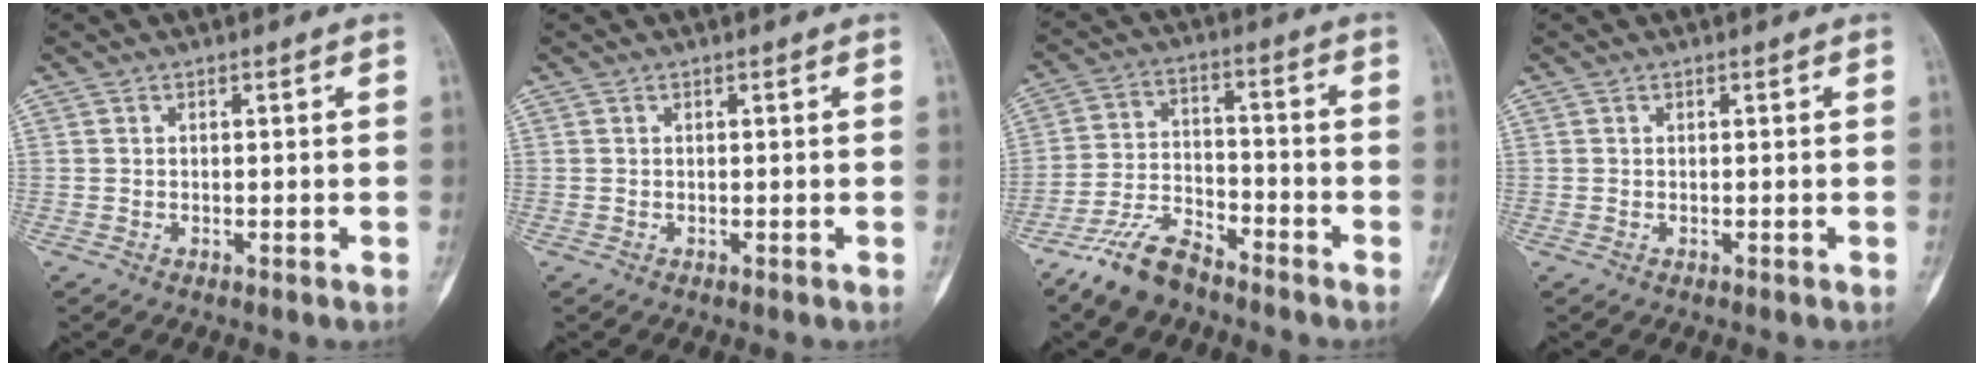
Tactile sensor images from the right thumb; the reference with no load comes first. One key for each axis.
{"total": 0.0}
{"total": 9.6, "fx": -7.6, "fy": 3.8, "fz": 4.6, "tx": -0.087, "ty": 0.041, "tz": -0.152}
{"total": 0.0}